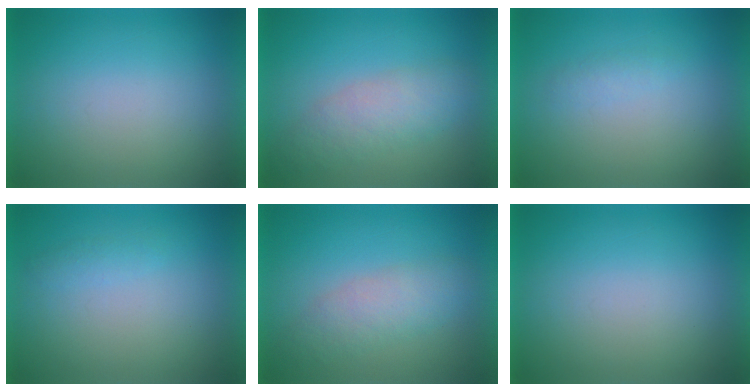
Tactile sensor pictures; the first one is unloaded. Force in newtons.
{"total": 3.7}
{"total": 1.3}
{"total": 1.4}
{"total": 2.8}
{"total": 0.0}